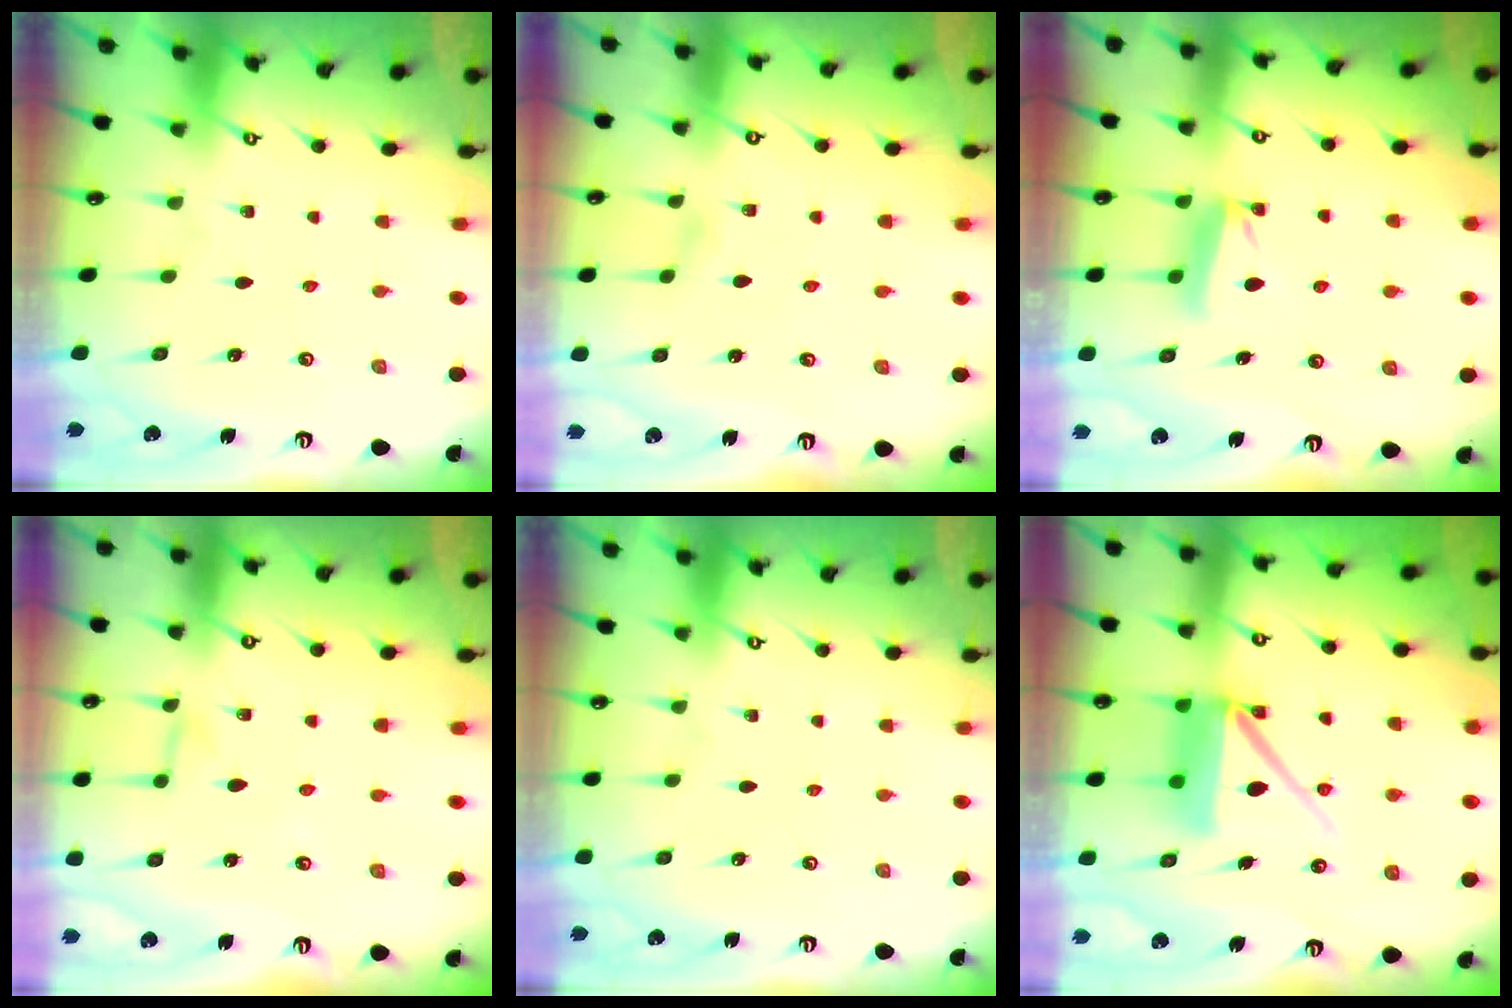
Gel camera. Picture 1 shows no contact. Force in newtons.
{"total": 3.5, "press": 3.4, "slide": 0.6}
{"total": 8.0, "press": 8.0, "slide": 0.4}
{"total": 3.9, "press": 3.9, "slide": 0.4}
{"total": 0.0}
{"total": 11.8, "press": 11.7, "slide": 1.4}